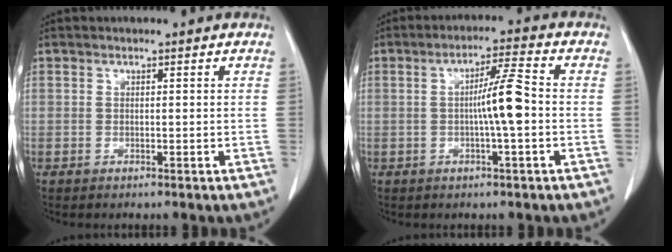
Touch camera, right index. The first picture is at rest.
{"total": 5.3, "force": [-0.5, -0.1, 5.3], "torque": [-0.082, 0.011, -0.007]}